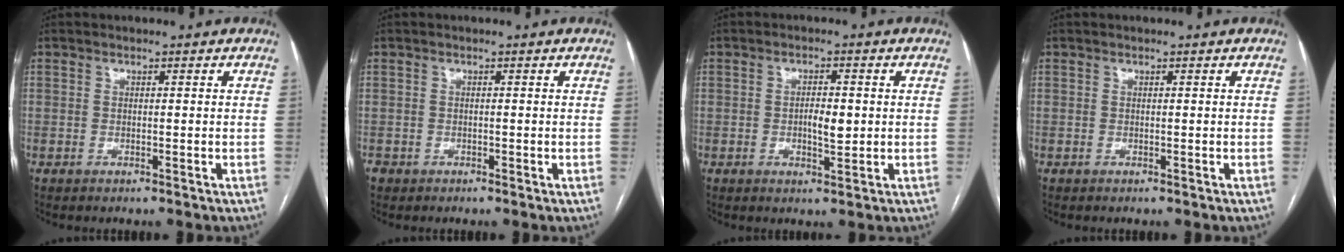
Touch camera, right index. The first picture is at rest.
{"total": 1.1, "force": [-0.6, 1.0, 0.1], "torque": [0.000, 0.005, -0.012]}
{"total": 3.6, "force": [-0.1, 1.2, 3.4], "torque": [-0.056, 0.000, 0.000]}
{"total": 0.0}